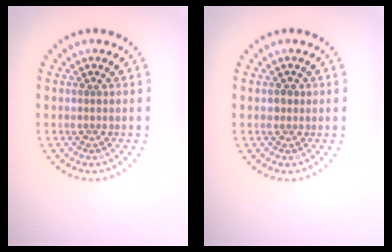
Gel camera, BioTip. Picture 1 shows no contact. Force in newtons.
{"total": 0.9, "press": 0.8, "slide": 0.4}